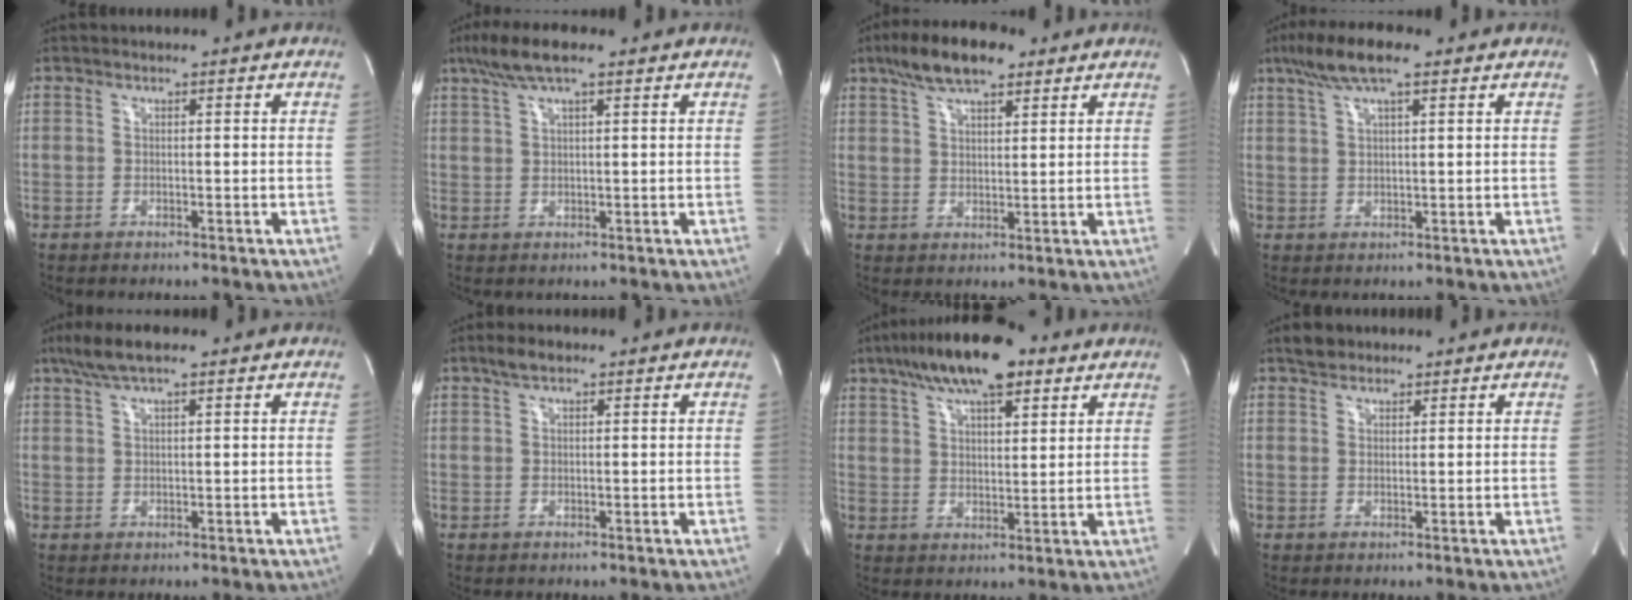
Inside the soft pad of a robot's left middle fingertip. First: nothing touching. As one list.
[{"total": 6.8, "force": [4.6, 1.2, 4.9], "torque": [-0.101, 0.025, 0.082]}, {"total": 9.2, "force": [6.3, 3.1, 6.0], "torque": [-0.112, 0.021, 0.108]}, {"total": 7.6, "force": [4.9, 1.3, 5.6], "torque": [-0.115, 0.024, 0.087]}, {"total": 5.8, "force": [4.1, 0.9, 3.9], "torque": [-0.083, 0.024, 0.076]}, {"total": 2.3, "force": [1.6, 0.8, 1.4], "torque": [-0.031, 0.012, 0.031]}, {"total": 14.5, "force": [9.3, 4.5, 10.1], "torque": [-0.186, 0.032, 0.159]}, {"total": 2.7, "force": [2.2, 1.4, 0.6], "torque": [-0.013, 0.013, 0.037]}]